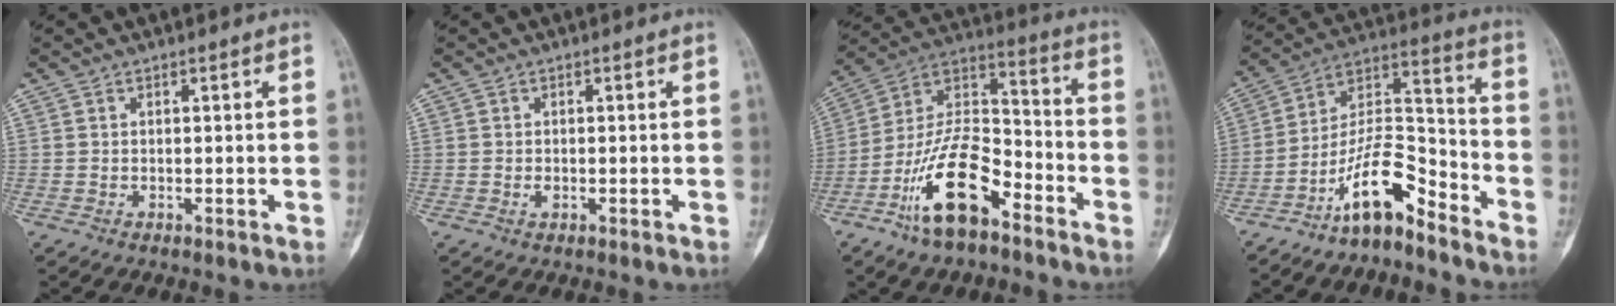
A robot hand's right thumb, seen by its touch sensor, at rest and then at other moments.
{"total": 1.1, "force": [-0.4, 0.7, 0.8], "torque": [-0.016, 0.001, -0.007]}
{"total": 17.8, "force": [-9.7, 8.0, 12.5], "torque": [-0.221, 0.077, -0.184]}
{"total": 13.4, "force": [-9.3, 4.8, 8.4], "torque": [-0.146, 0.101, -0.175]}